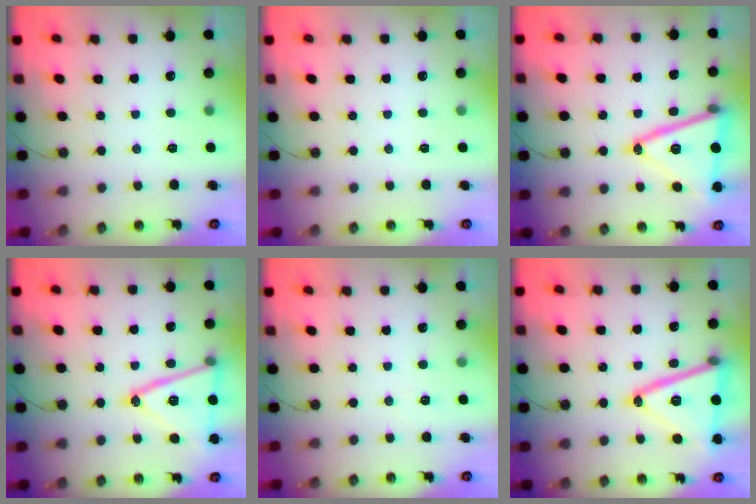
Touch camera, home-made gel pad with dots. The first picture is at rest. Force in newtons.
{"total": 0.0}
{"total": 21.7, "press": 21.5, "slide": 3.3}
{"total": 19.4, "press": 19.1, "slide": 3.3}
{"total": 6.3, "press": 4.7, "slide": 4.2}
{"total": 22.6, "press": 22.3, "slide": 3.3}